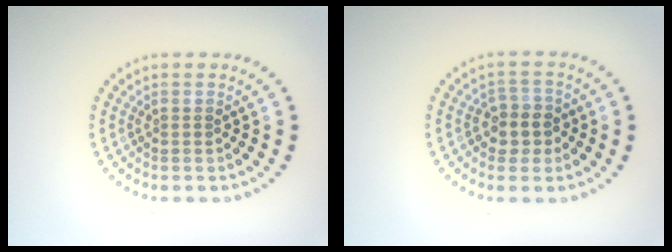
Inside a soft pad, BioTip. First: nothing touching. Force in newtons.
{"total": 2.5, "press": 2.3, "slide": 0.9}